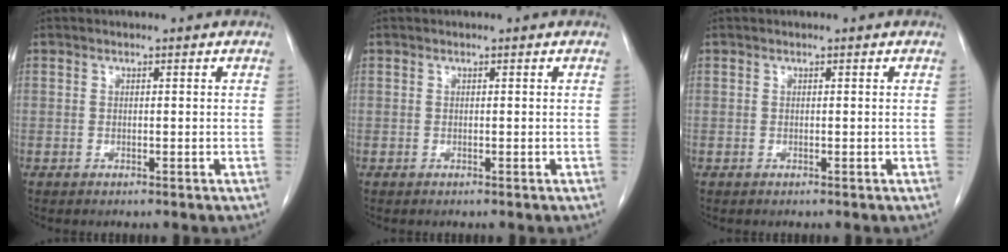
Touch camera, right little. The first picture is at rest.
{"total": 0.0}
{"total": 0.0}